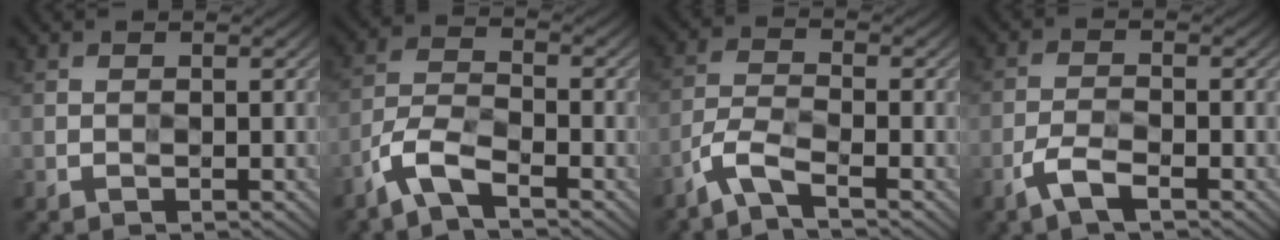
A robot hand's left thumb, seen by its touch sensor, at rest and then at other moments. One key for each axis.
{"total": 5.5, "fx": -4.0, "fy": 1.5, "fz": 3.6, "tx": -0.081, "ty": -0.003, "tz": -0.094}
{"total": 4.2, "fx": -3.1, "fy": 0.7, "fz": 2.8, "tx": -0.063, "ty": -0.002, "tz": -0.081}
{"total": 3.6, "fx": -2.3, "fy": 1.0, "fz": 2.5, "tx": -0.061, "ty": 0.001, "tz": -0.054}